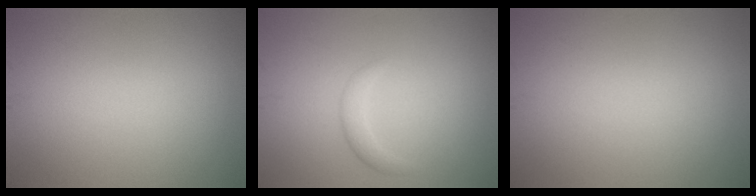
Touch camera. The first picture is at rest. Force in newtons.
{"total": 1.3, "press": 1.3, "slide": 0.1}
{"total": 0.0}